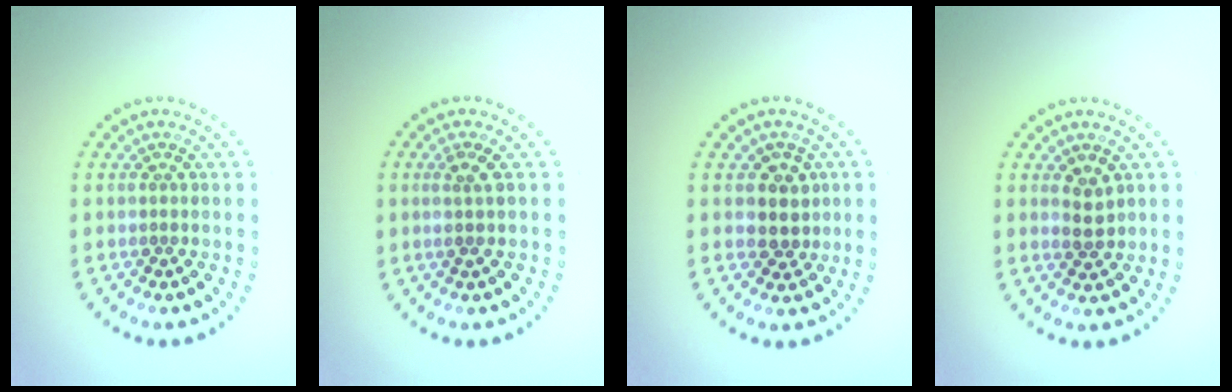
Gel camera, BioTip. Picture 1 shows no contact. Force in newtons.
{"total": 1.4, "press": 1.1, "slide": 0.9}
{"total": 2.6, "press": 2.3, "slide": 1.1}
{"total": 1.9, "press": 1.8, "slide": 0.6}